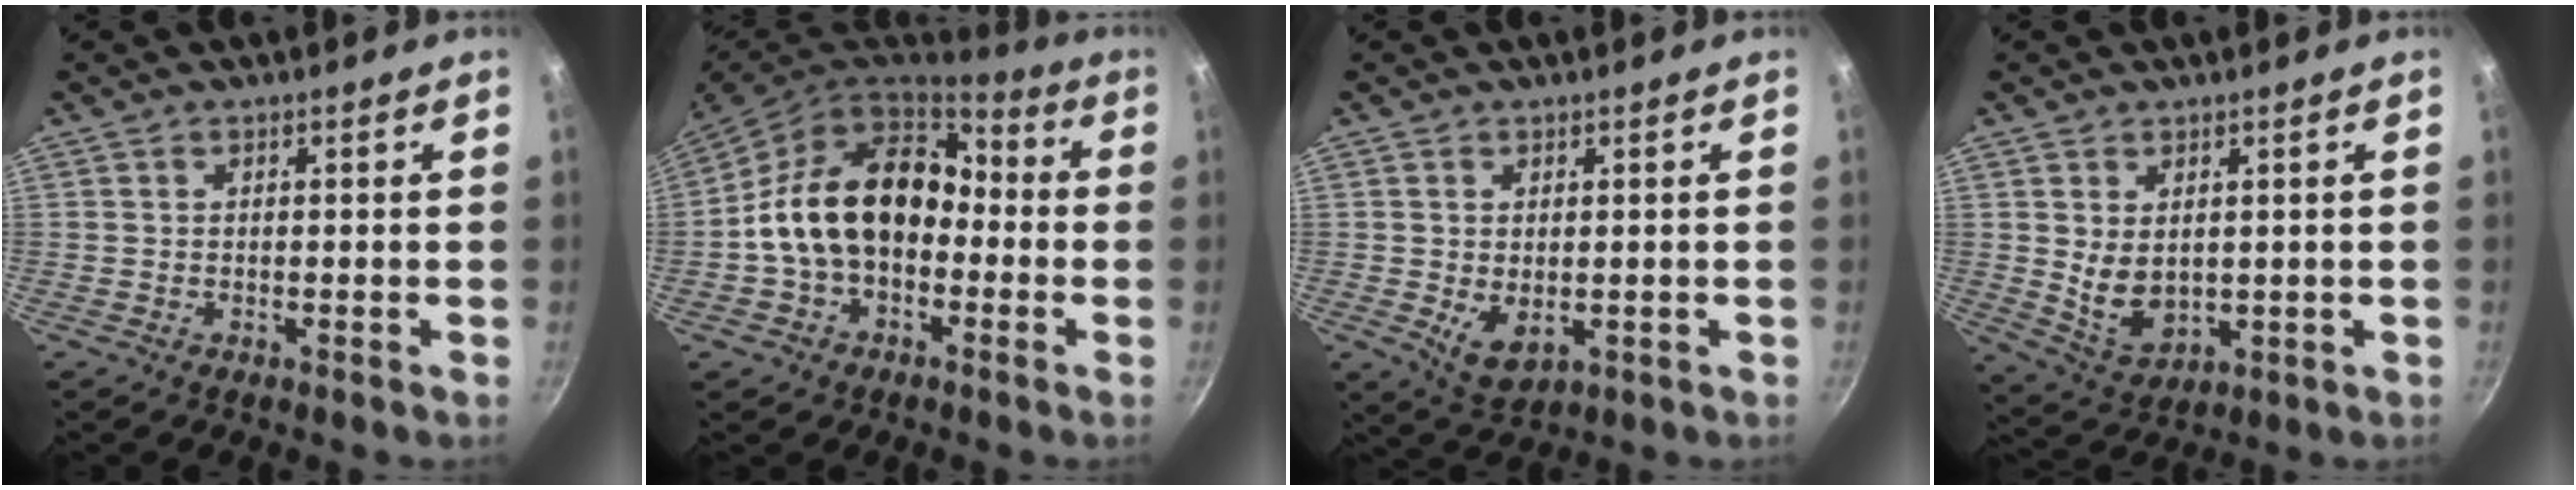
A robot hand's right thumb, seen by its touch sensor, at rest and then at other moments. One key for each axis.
{"total": 17.1, "fx": -1.4, "fy": 12.2, "fz": 11.8, "tx": -0.175, "ty": 0.055, "tz": -0.035}
{"total": 5.4, "fx": -0.3, "fy": 3.4, "fz": 4.2, "tx": -0.069, "ty": -0.019, "tz": 0.006}
{"total": 7.2, "fx": 1.2, "fy": 4.8, "fz": 5.3, "tx": -0.083, "ty": -0.022, "tz": 0.043}